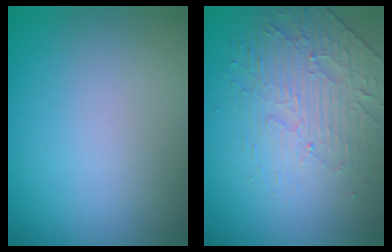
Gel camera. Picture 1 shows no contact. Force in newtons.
{"total": 4.7, "press": 3.5, "slide": 3.1}